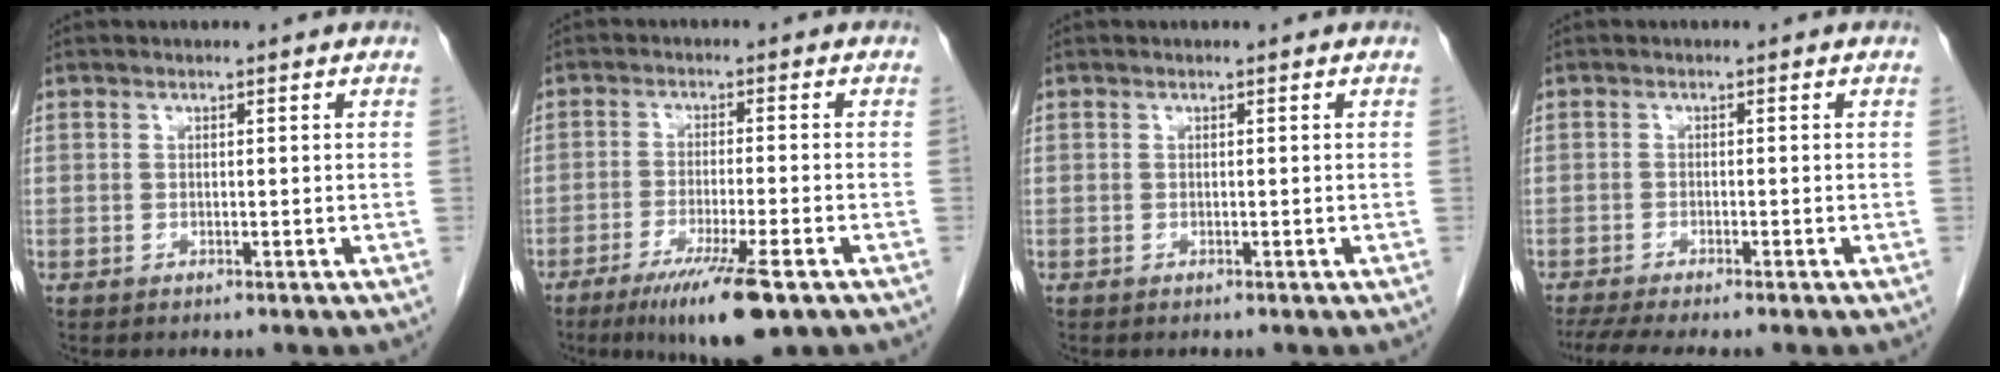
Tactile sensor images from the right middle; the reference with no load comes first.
{"total": 9.9, "force": [-6.0, 0.6, 7.9], "torque": [-0.138, -0.029, -0.094]}
{"total": 0.0}
{"total": 6.4, "force": [-5.2, 0.0, 3.6], "torque": [-0.058, -0.013, -0.084]}